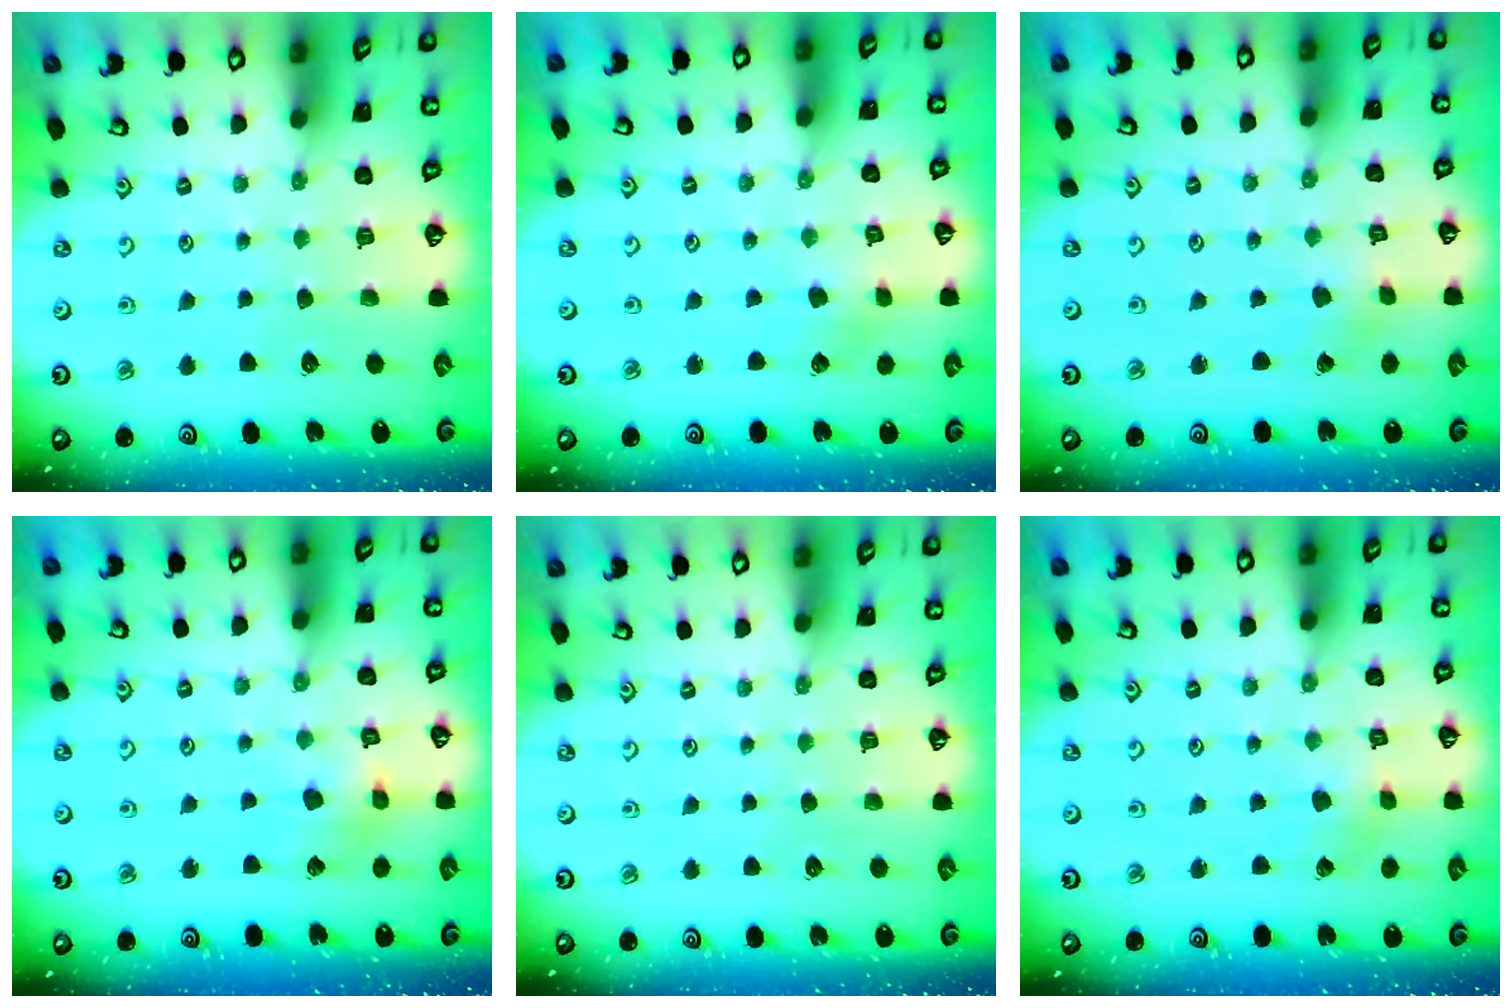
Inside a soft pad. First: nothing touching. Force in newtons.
{"total": 2.7, "press": 2.7, "slide": 0.4}
{"total": 0.6, "press": 0.5, "slide": 0.2}
{"total": 6.9, "press": 6.9, "slide": 0.7}
{"total": 0.0}
{"total": 2.3, "press": 2.3, "slide": 0.3}